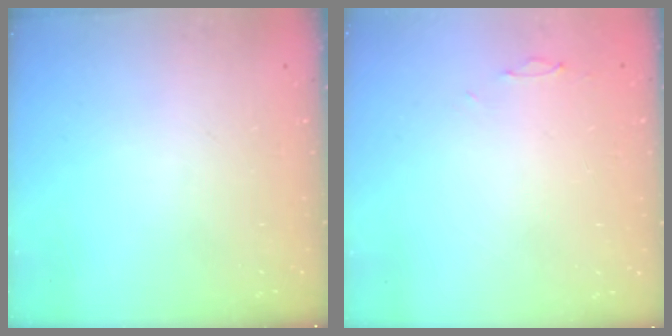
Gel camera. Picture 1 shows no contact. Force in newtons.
{"total": 0.0}